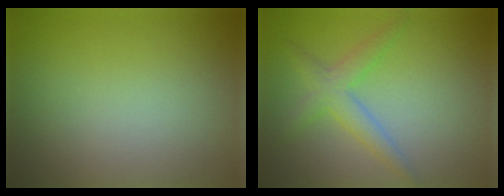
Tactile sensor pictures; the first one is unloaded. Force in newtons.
{"total": 2.9, "press": 2.9, "slide": 0.1}